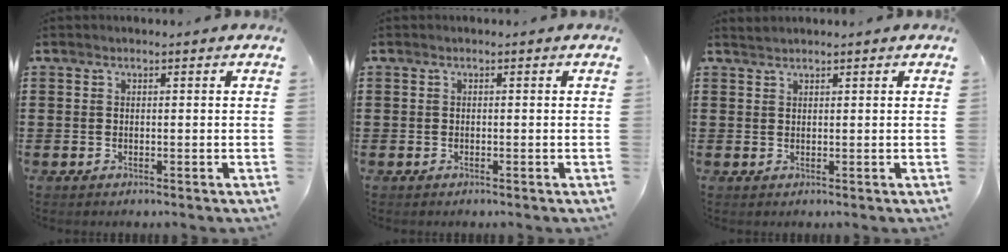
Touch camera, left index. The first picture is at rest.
{"total": 0.0}
{"total": 1.1, "force": [1.1, 0.0, 0.2], "torque": [-0.005, 0.000, 0.022]}